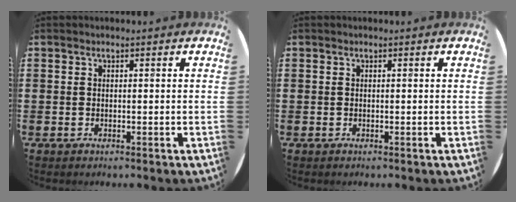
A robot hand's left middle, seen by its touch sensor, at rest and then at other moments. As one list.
[{"total": 0.0}]